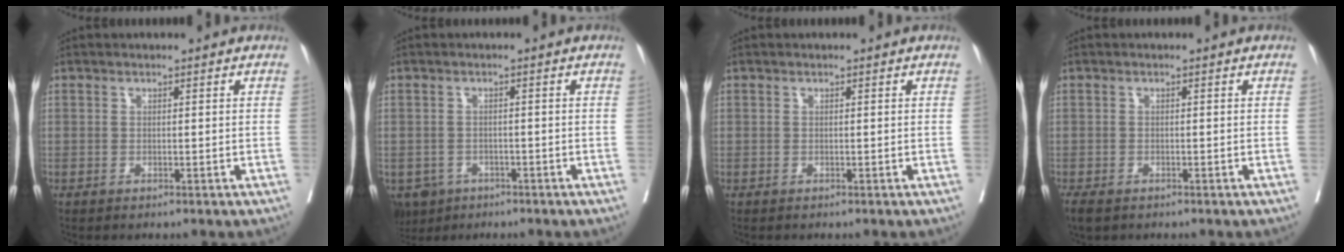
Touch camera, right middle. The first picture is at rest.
{"total": 5.0, "force": [-3.3, 3.5, 1.2], "torque": [-0.017, 0.001, -0.051]}
{"total": 0.0}
{"total": 3.3, "force": [-2.4, 1.5, 1.7], "torque": [-0.033, -0.010, -0.039]}